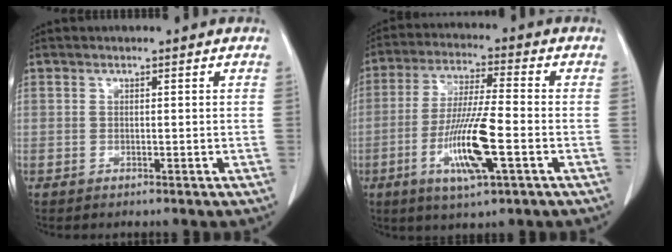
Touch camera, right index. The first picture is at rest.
{"total": 11.8, "force": [-3.7, 0.9, 11.1], "torque": [-0.217, -0.013, -0.068]}